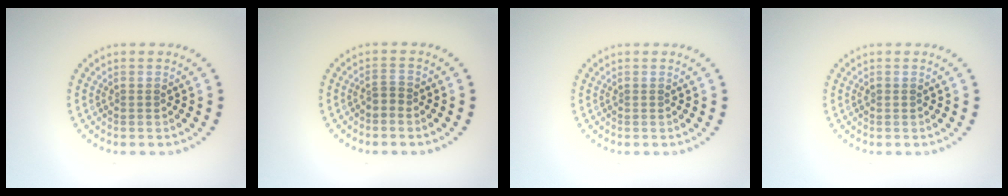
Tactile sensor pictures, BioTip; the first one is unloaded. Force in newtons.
{"total": 1.2, "press": 0.8, "slide": 0.8}
{"total": 0.0}
{"total": 0.5, "press": 0.5, "slide": 0.1}